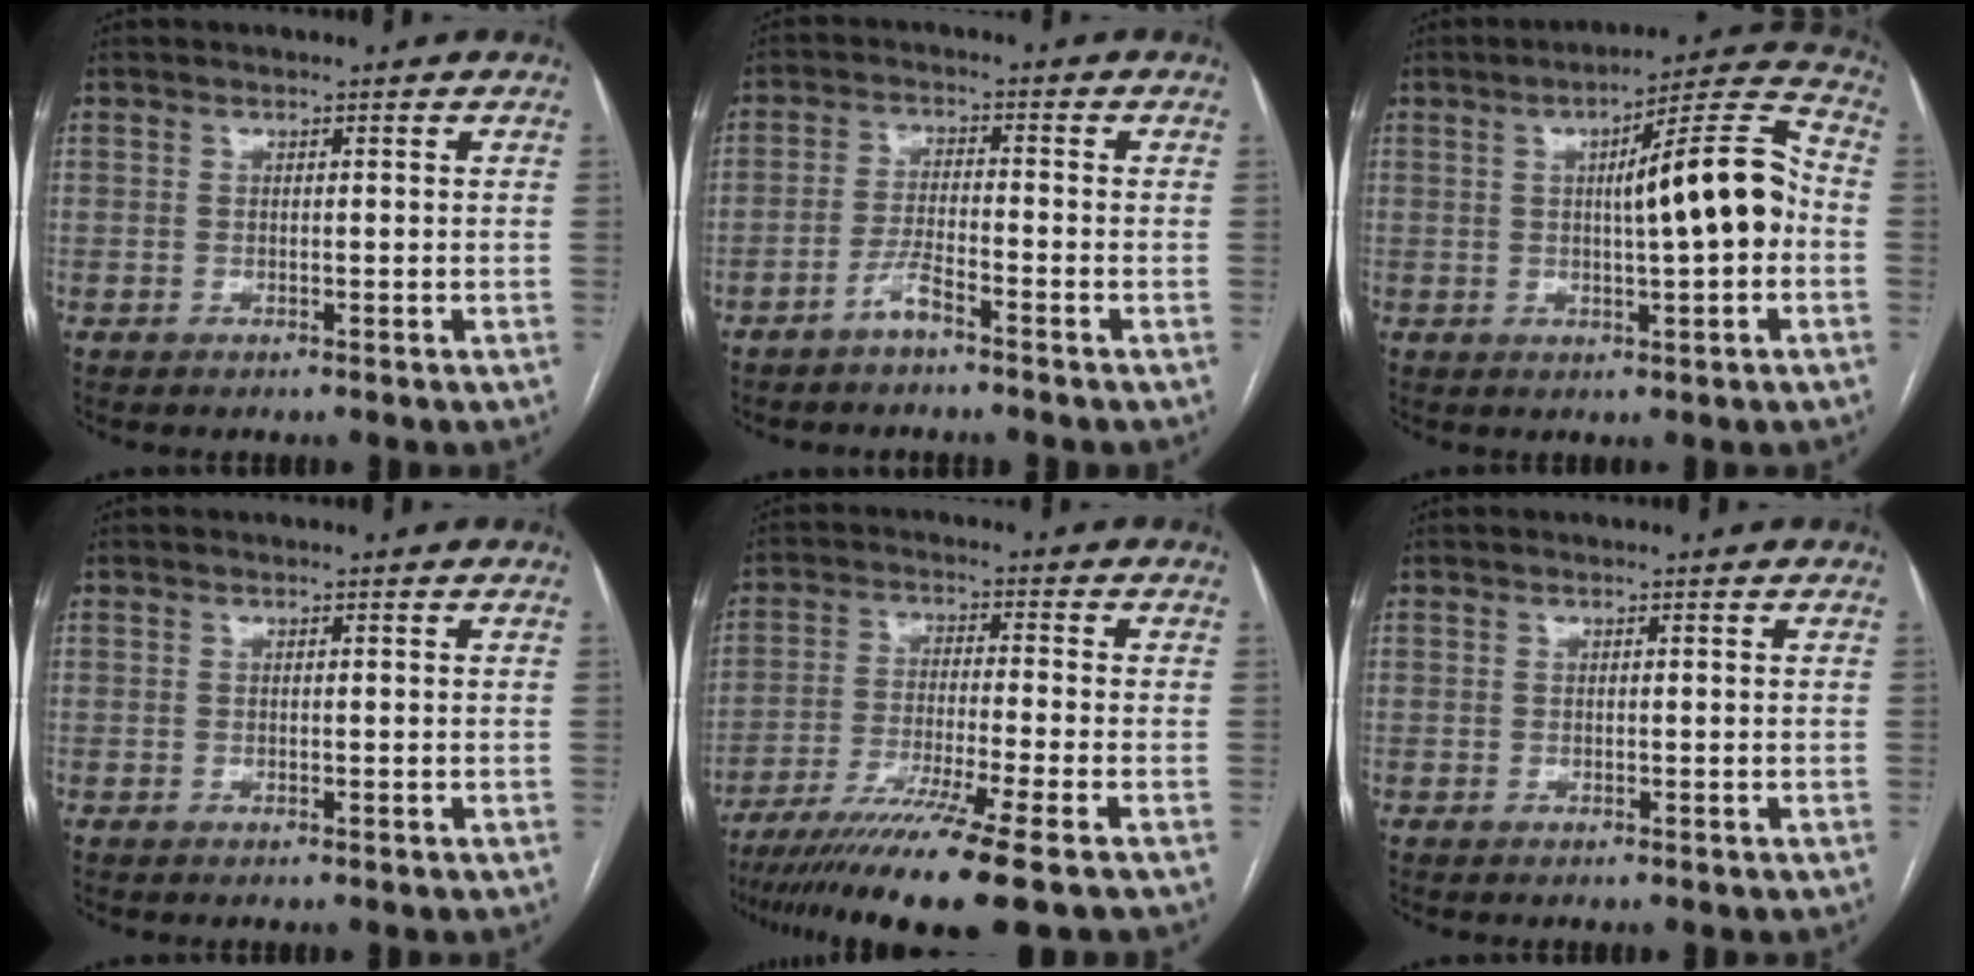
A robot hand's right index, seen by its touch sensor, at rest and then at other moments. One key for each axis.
{"total": 3.5, "fx": -2.7, "fy": 0.3, "fz": 2.3, "tx": -0.047, "ty": 0.003, "tz": -0.052}
{"total": 12.2, "fx": -0.1, "fy": 1.3, "fz": 12.1, "tx": -0.176, "ty": 0.028, "tz": -0.002}
{"total": 0.0}
{"total": 13.9, "fx": -10.2, "fy": -1.8, "fz": 9.2, "tx": -0.165, "ty": -0.044, "tz": -0.167}
{"total": 0.0}